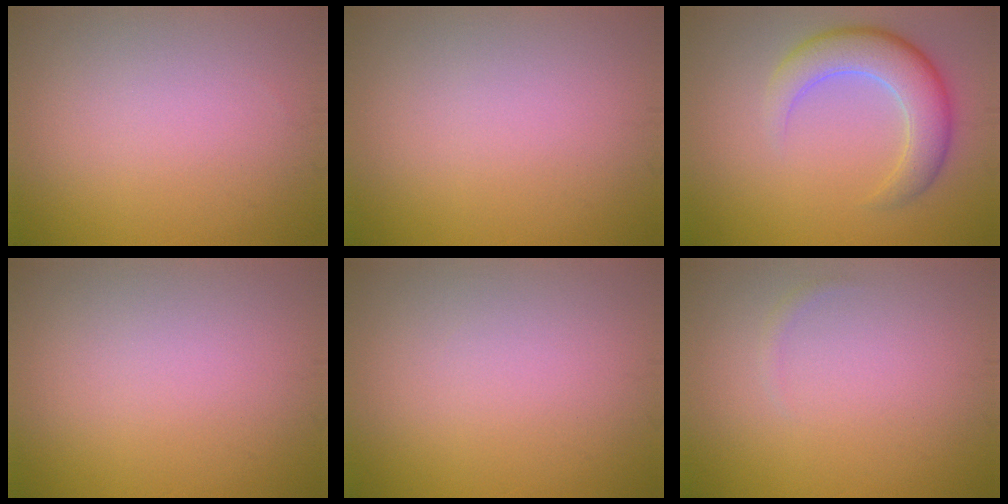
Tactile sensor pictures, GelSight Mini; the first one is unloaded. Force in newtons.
{"total": 0.0}
{"total": 5.4, "press": 5.4, "slide": 0.4}
{"total": 0.0}
{"total": 0.0}
{"total": 0.5, "press": 0.5, "slide": 0.0}